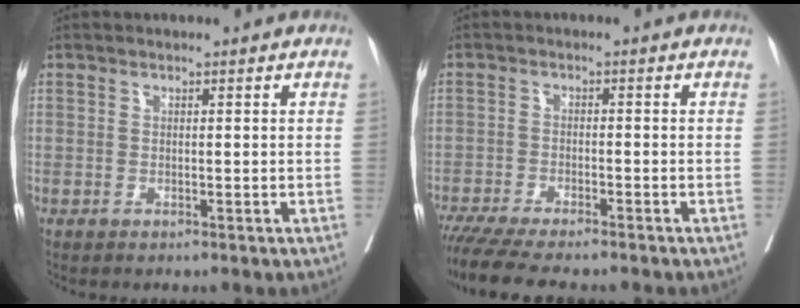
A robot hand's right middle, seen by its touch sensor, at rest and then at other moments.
{"total": 10.6, "force": [-9.1, 1.3, 5.3], "torque": [-0.074, -0.016, -0.140]}